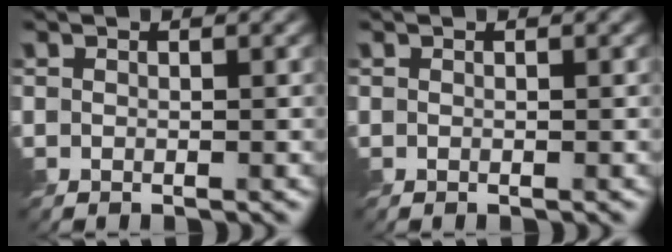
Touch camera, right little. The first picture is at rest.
{"total": 0.0}